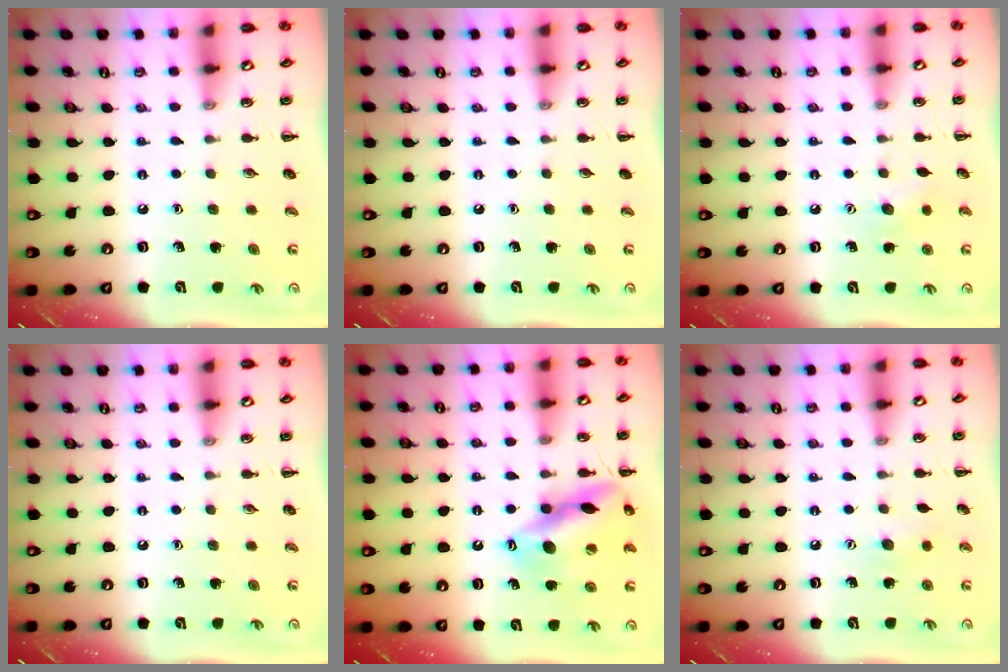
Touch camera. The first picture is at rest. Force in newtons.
{"total": 0.0}
{"total": 6.5, "press": 6.3, "slide": 1.6}
{"total": 0.0}
{"total": 14.7, "press": 14.6, "slide": 2.3}
{"total": 6.1, "press": 6.0, "slide": 1.2}